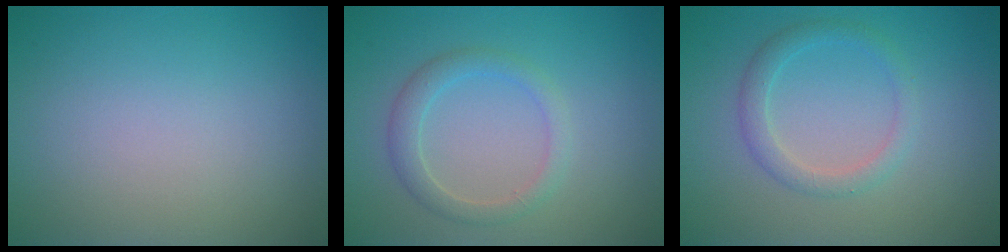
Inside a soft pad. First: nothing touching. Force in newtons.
{"total": 2.3, "press": 2.3, "slide": 0.0}
{"total": 2.1, "press": 2.1, "slide": 0.1}